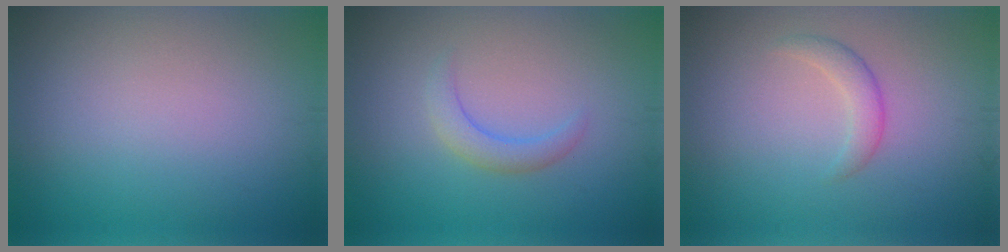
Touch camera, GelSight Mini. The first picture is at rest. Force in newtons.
{"total": 2.0, "press": 2.0, "slide": 0.3}
{"total": 1.6, "press": 1.6, "slide": 0.1}